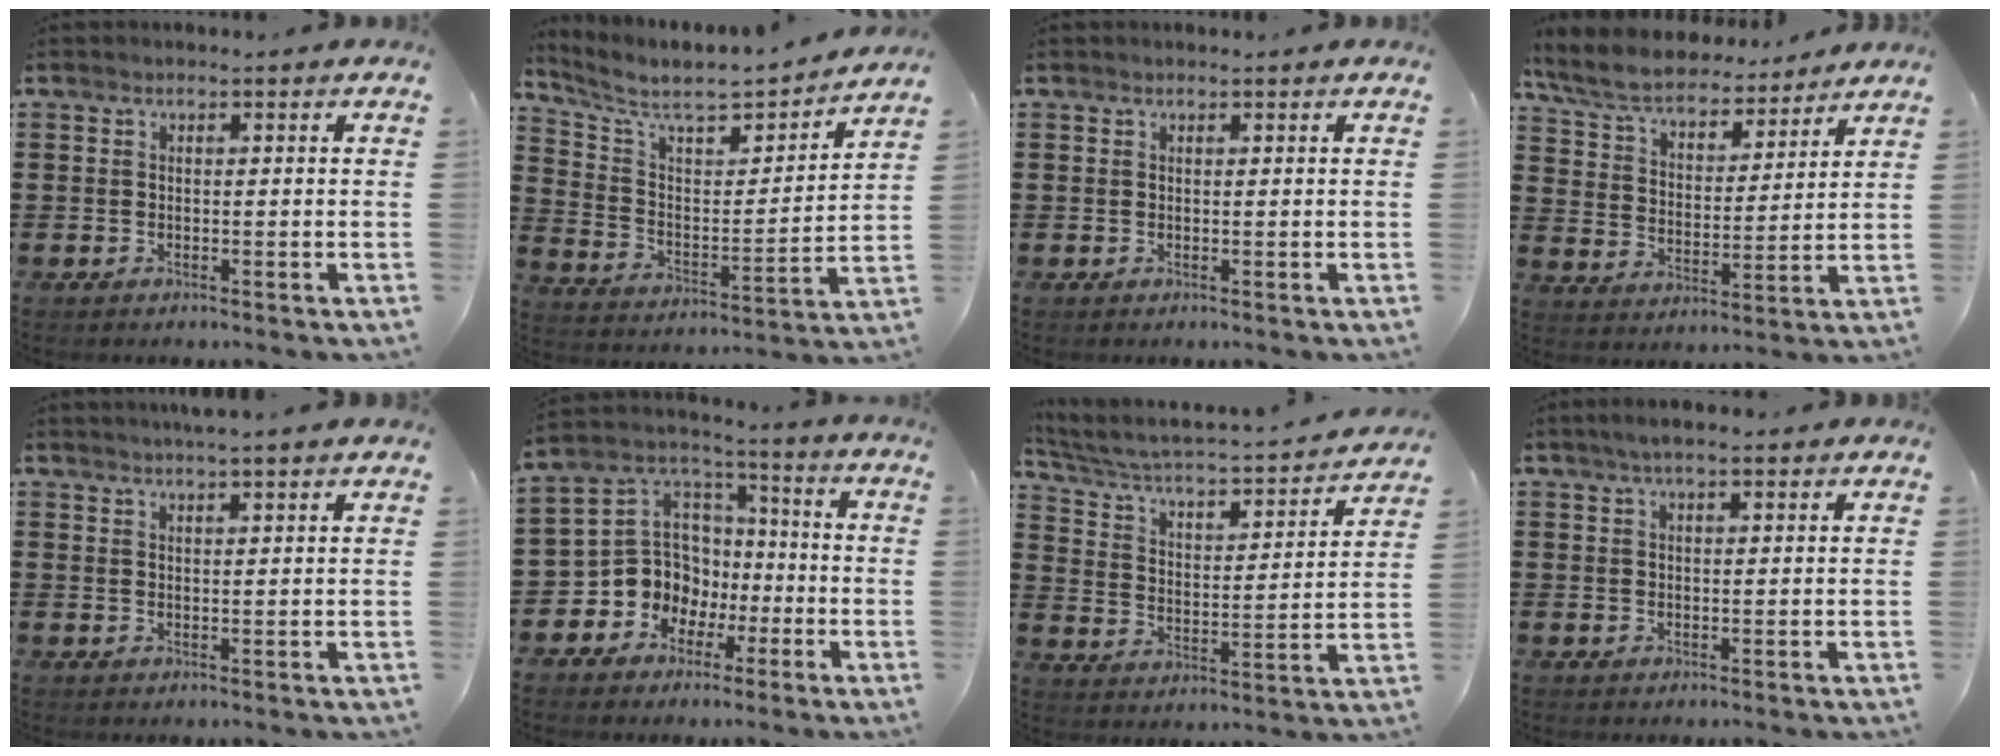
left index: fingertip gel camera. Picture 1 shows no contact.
{"total": 6.7, "force": [5.9, 1.7, 2.6], "torque": [-0.082, -0.045, 0.097]}
{"total": 0.0}
{"total": 7.3, "force": [6.7, 1.5, 2.5], "torque": [-0.077, -0.037, 0.118]}
{"total": 2.5, "force": [2.4, -0.4, 0.5], "torque": [-0.016, -0.004, 0.046]}
{"total": 9.8, "force": [-2.8, 9.2, 1.8], "torque": [-0.089, -0.003, -0.050]}
{"total": 3.1, "force": [2.6, 0.8, 1.4], "torque": [-0.047, -0.031, 0.031]}
{"total": 2.8, "force": [2.0, 0.6, 1.9], "torque": [-0.039, 0.005, 0.036]}